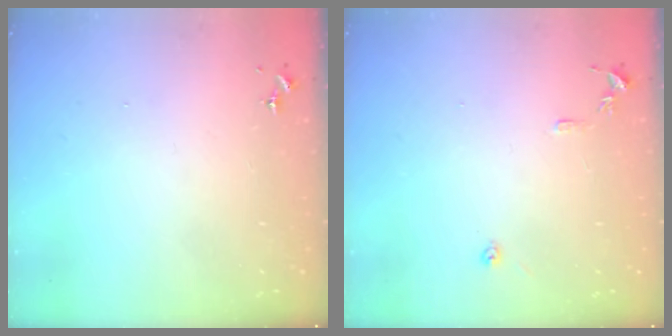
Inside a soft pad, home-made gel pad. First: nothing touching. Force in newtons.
{"total": 7.7, "press": 7.7, "slide": 0.8}